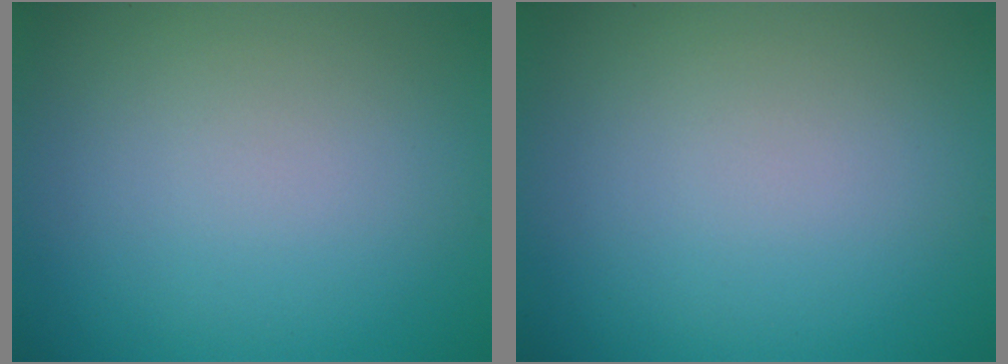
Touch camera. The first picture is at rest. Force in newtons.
{"total": 0.0}